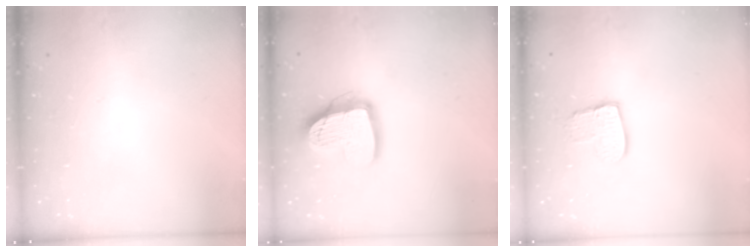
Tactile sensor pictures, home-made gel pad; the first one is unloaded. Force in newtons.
{"total": 14.9, "press": 14.8, "slide": 1.4}
{"total": 9.5, "press": 9.5, "slide": 0.7}